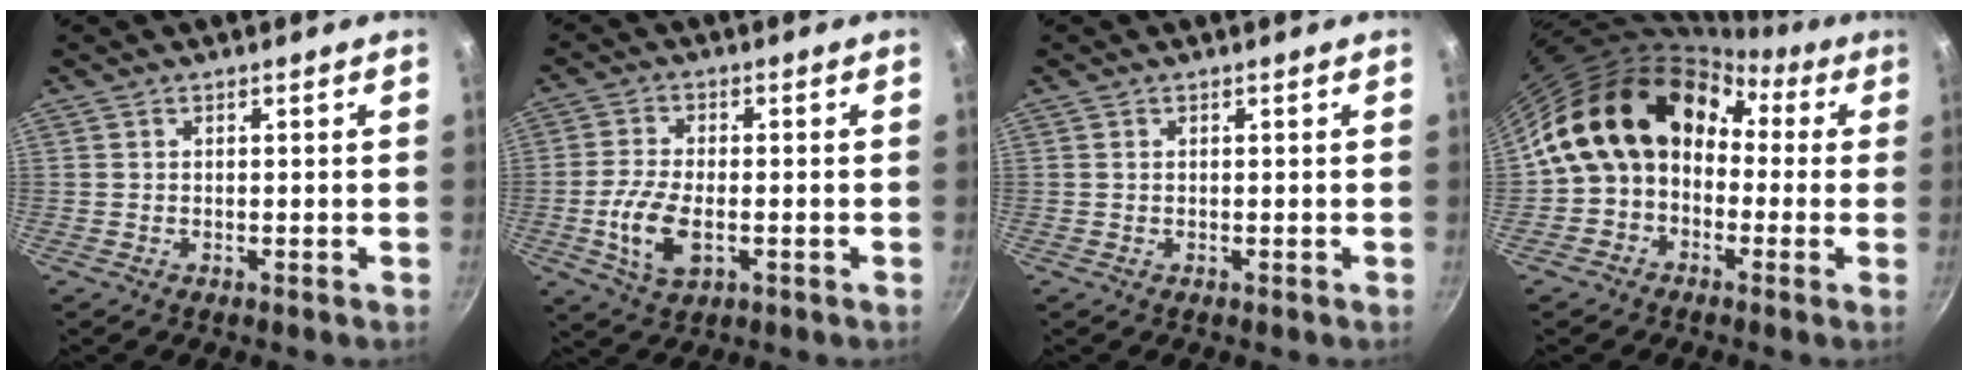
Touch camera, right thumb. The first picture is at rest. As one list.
[{"total": 8.8, "force": [-1.9, 4.5, 7.2], "torque": [-0.152, 0.002, -0.039]}, {"total": 0.0}, {"total": 15.8, "force": [0.3, 12.9, 9.2], "torque": [-0.123, 0.061, -0.014]}]